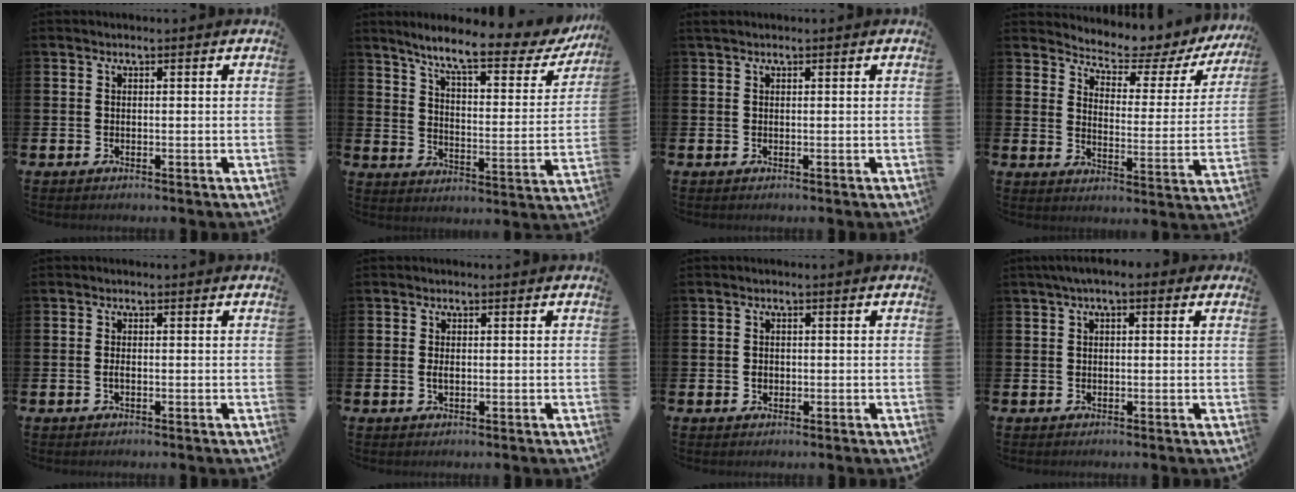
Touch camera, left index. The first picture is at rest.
{"total": 8.5, "force": [6.8, 1.5, 4.8], "torque": [-0.105, -0.049, 0.105]}
{"total": 0.6, "force": [0.5, 0.1, 0.3], "torque": [-0.003, 0.002, 0.008]}
{"total": 4.9, "force": [4.7, 1.1, 1.0], "torque": [-0.039, -0.043, 0.072]}
{"total": 0.7, "force": [-0.2, 0.3, 0.6], "torque": [-0.021, 0.004, -0.004]}
{"total": 1.1, "force": [-0.1, 0.6, 1.0], "torque": [-0.019, 0.004, -0.003]}
{"total": 1.0, "force": [0.0, 0.9, 0.4], "torque": [-0.002, 0.005, -0.005]}
{"total": 1.8, "force": [0.7, 0.8, 1.4], "torque": [-0.022, 0.008, 0.010]}